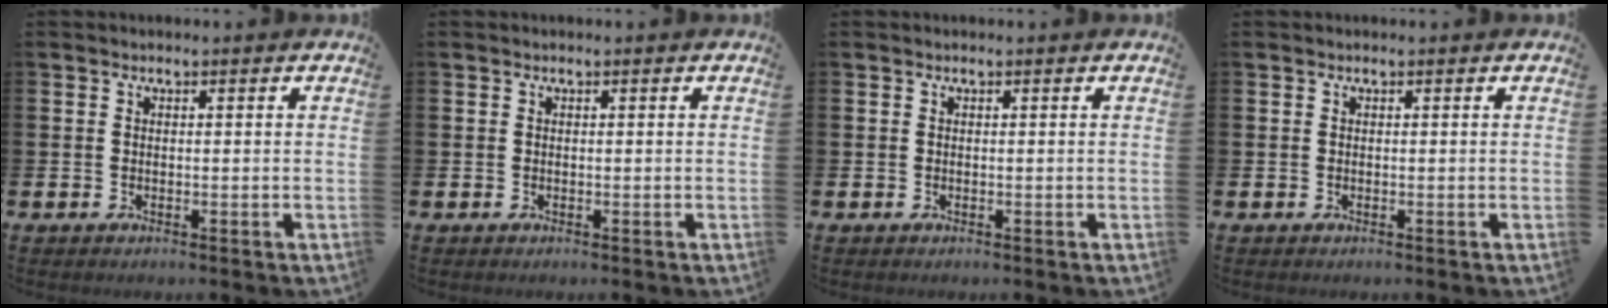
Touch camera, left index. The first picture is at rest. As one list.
[{"total": 0.0}, {"total": 0.0}, {"total": 0.0}]